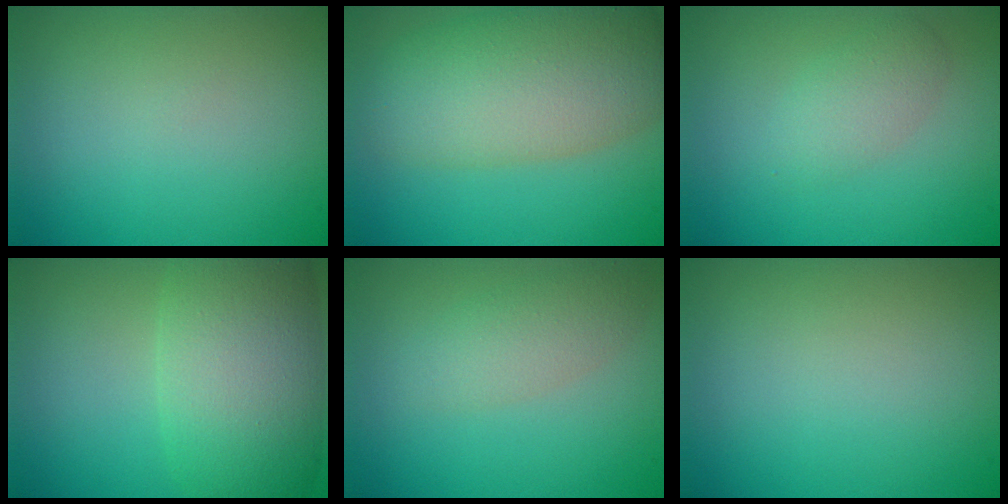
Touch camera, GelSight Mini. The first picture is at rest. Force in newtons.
{"total": 8.9, "press": 8.9, "slide": 0.2}
{"total": 2.2, "press": 2.2, "slide": 0.0}
{"total": 9.5, "press": 9.5, "slide": 0.3}
{"total": 2.6, "press": 2.6, "slide": 0.1}
{"total": 0.0}